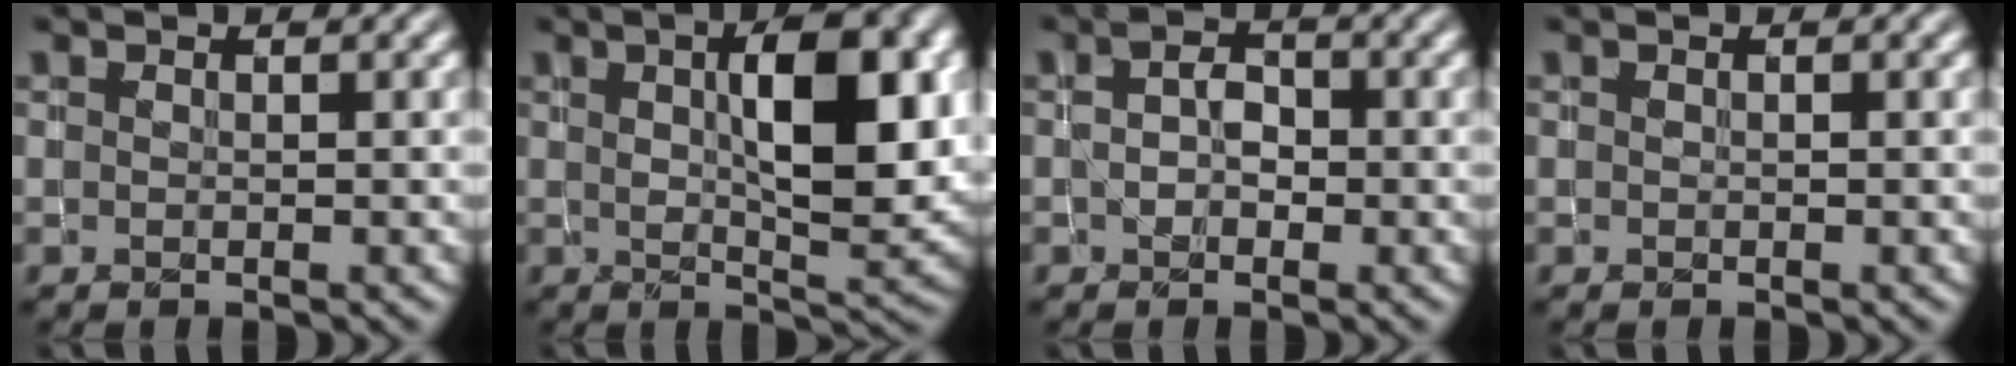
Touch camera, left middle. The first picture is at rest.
{"total": 8.6, "force": [1.9, 2.9, 7.9], "torque": [-0.109, 0.005, 0.030]}
{"total": 2.0, "force": [-0.4, 1.5, 1.3], "torque": [-0.025, 0.004, -0.008]}
{"total": 0.0}